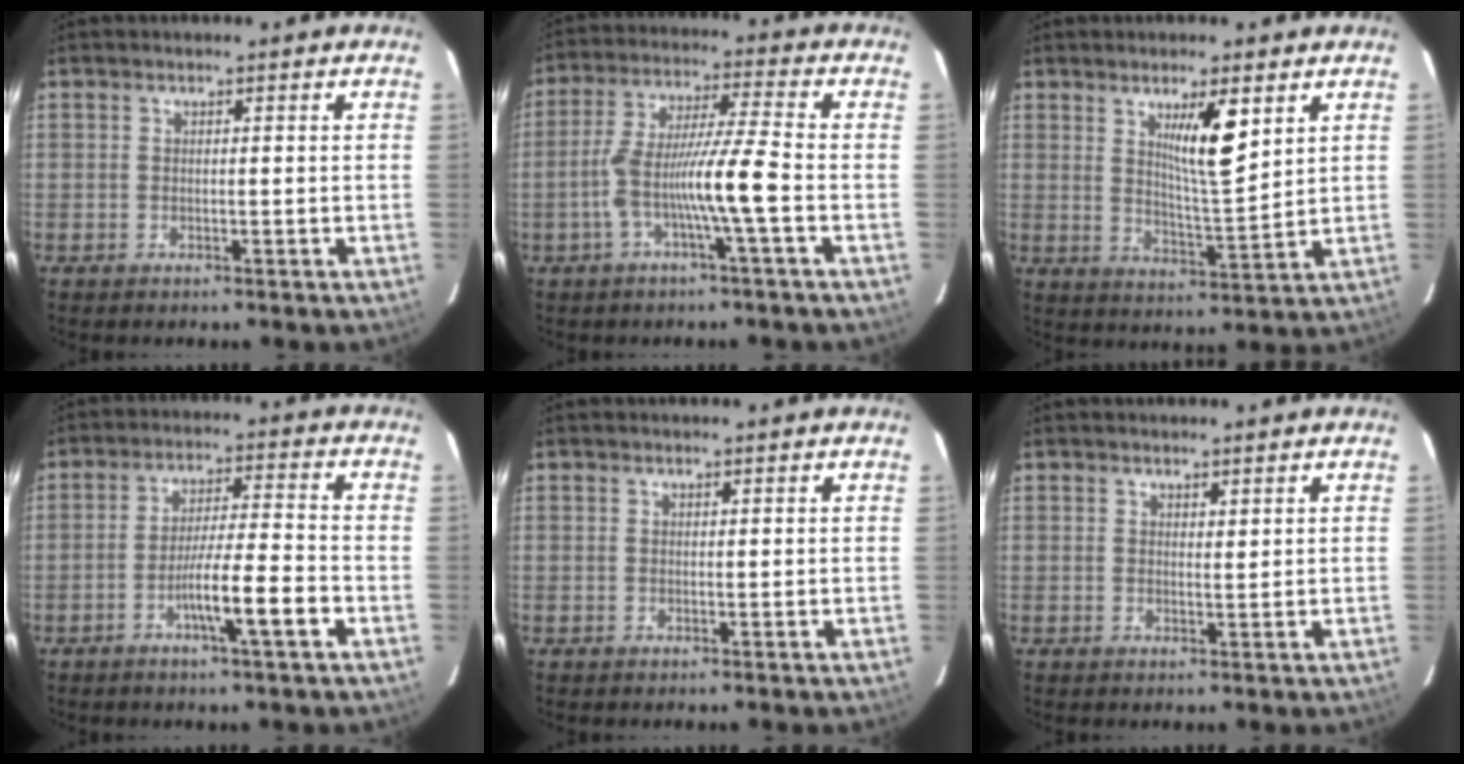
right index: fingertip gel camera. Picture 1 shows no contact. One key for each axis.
{"total": 10.0, "fx": -2.9, "fy": -0.6, "fz": 9.6, "tx": -0.187, "ty": 0.011, "tz": -0.057}
{"total": 8.0, "fx": 3.6, "fy": 1.0, "fz": 7.1, "tx": -0.121, "ty": -0.013, "tz": 0.065}
{"total": 8.8, "fx": -3.8, "fy": -0.1, "fz": 7.9, "tx": -0.134, "ty": 0.000, "tz": -0.066}
{"total": 0.0}
{"total": 1.0, "fx": 0.7, "fy": 0.3, "fz": 0.6, "tx": -0.010, "ty": -0.004, "tz": 0.012}